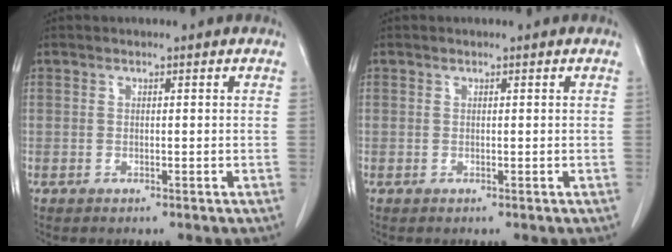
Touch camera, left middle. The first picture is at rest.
{"total": 0.0}